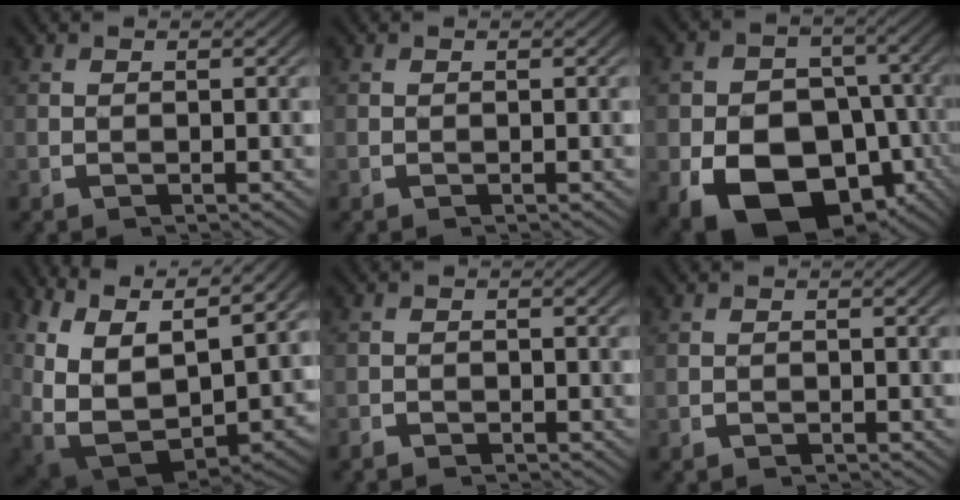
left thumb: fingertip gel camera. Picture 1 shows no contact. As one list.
[{"total": 0.0}, {"total": 17.4, "force": [-5.7, 12.4, 10.8], "torque": [-0.207, -0.093, -0.052]}, {"total": 16.0, "force": [-0.5, 11.3, 11.3], "torque": [-0.254, -0.078, 0.016]}, {"total": 1.3, "force": [-1.3, 0.3, -0.1], "torque": [0.006, -0.007, -0.025]}, {"total": 0.7, "force": [-0.6, 0.1, 0.0], "torque": [0.001, -0.003, -0.012]}]